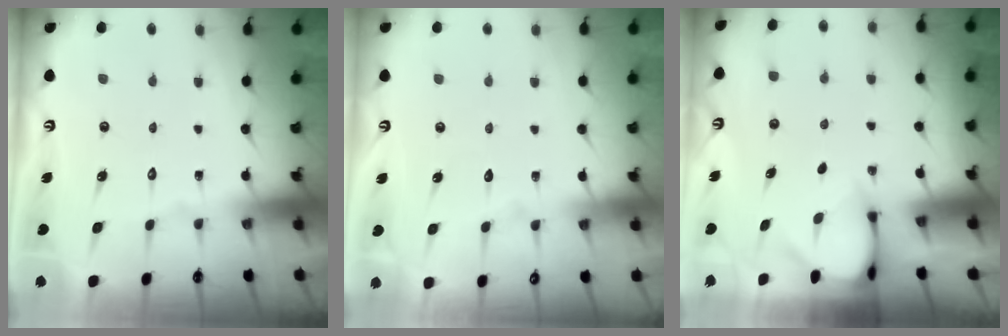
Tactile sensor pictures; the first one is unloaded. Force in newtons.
{"total": 3.9, "press": 3.9, "slide": 0.5}
{"total": 3.4, "press": 3.3, "slide": 0.3}